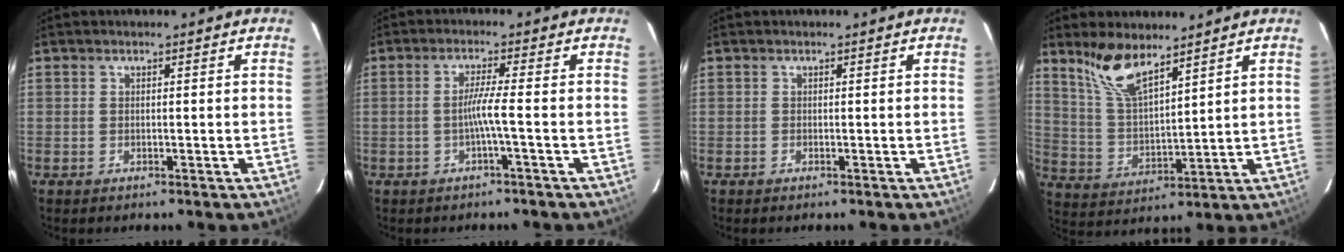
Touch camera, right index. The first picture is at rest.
{"total": 3.3, "force": [-1.2, -1.1, 2.9], "torque": [-0.058, -0.003, -0.022]}
{"total": 0.0}
{"total": 9.7, "force": [7.3, 2.9, 5.7], "torque": [-0.112, 0.005, 0.154]}